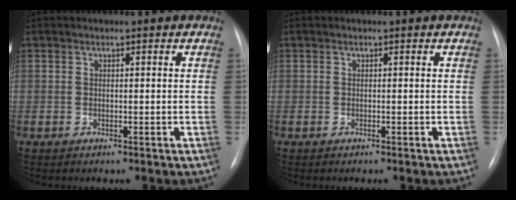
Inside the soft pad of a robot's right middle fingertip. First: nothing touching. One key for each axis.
{"total": 0.0}